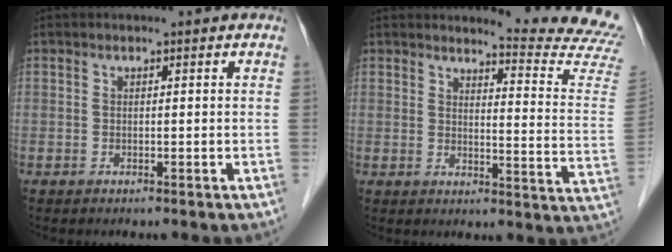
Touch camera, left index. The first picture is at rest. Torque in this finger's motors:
{"motor_torque": [0.26, -0.71, 0.08, 0.00]}